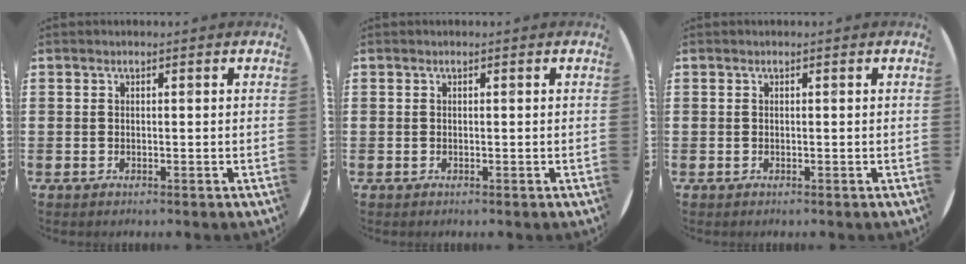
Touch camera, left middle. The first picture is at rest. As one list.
[{"total": 0.0}, {"total": 0.0}]